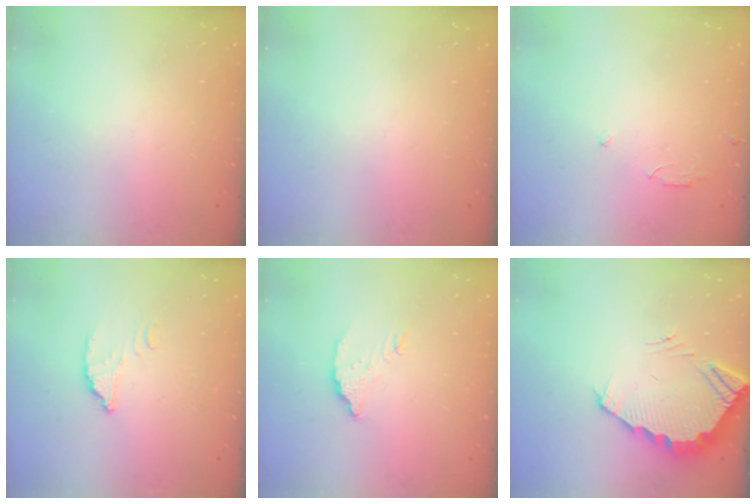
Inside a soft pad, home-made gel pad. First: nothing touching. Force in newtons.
{"total": 0.0}
{"total": 2.5, "press": 2.5, "slide": 0.2}
{"total": 2.7, "press": 2.7, "slide": 0.4}
{"total": 4.4, "press": 4.4, "slide": 0.2}
{"total": 4.1, "press": 4.1, "slide": 0.2}